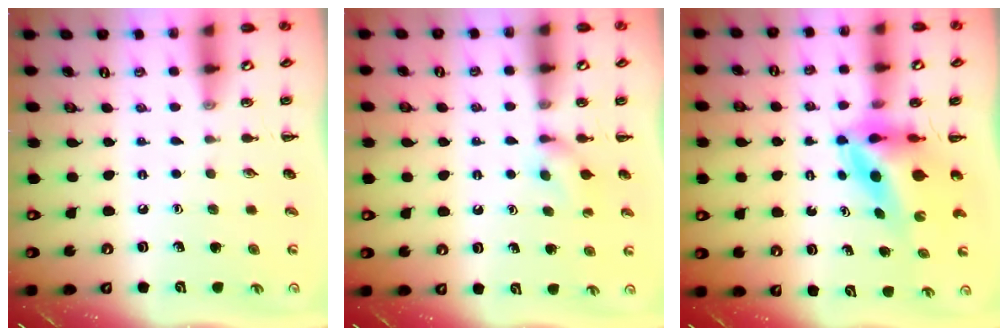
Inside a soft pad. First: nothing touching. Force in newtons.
{"total": 5.2, "press": 4.9, "slide": 1.5}
{"total": 6.2, "press": 5.9, "slide": 2.1}